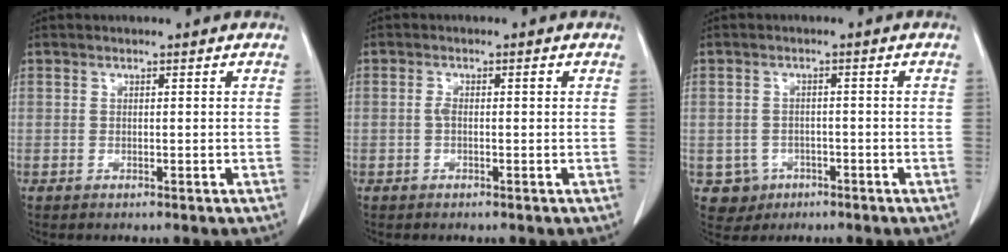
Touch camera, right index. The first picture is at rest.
{"total": 1.8, "force": [0.1, 0.6, 1.6], "torque": [-0.034, 0.008, 0.002]}
{"total": 3.9, "force": [-1.4, 3.6, 0.1], "torque": [0.002, 0.011, -0.017]}